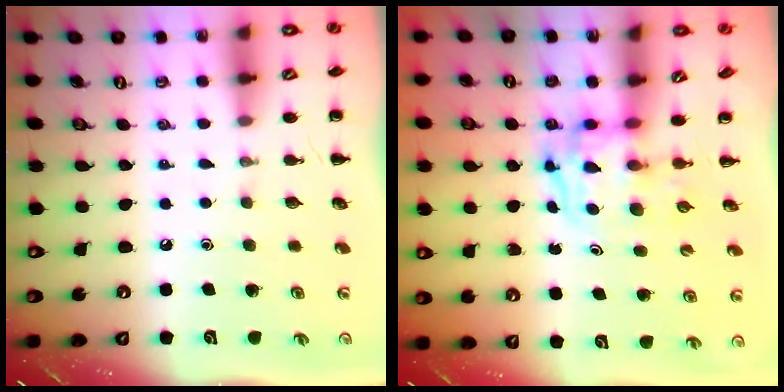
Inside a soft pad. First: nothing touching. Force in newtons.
{"total": 3.4, "press": 3.4, "slide": 0.6}